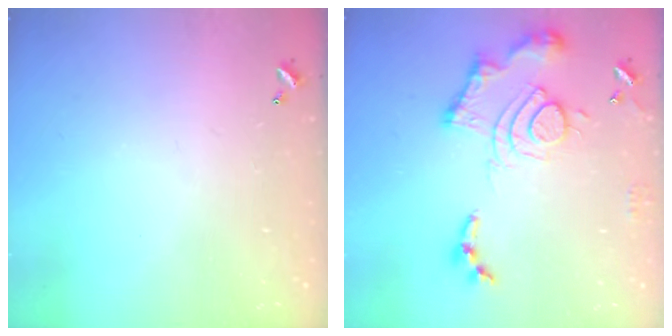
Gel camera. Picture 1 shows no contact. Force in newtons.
{"total": 15.7, "press": 15.6, "slide": 1.4}